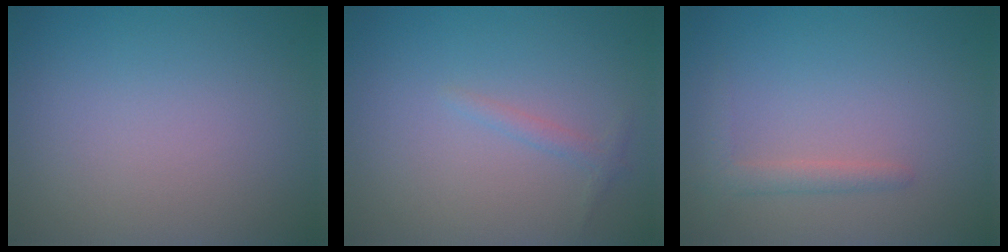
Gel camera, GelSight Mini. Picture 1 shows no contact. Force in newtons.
{"total": 0.9, "press": 0.9, "slide": 0.1}
{"total": 1.6, "press": 1.6, "slide": 0.1}